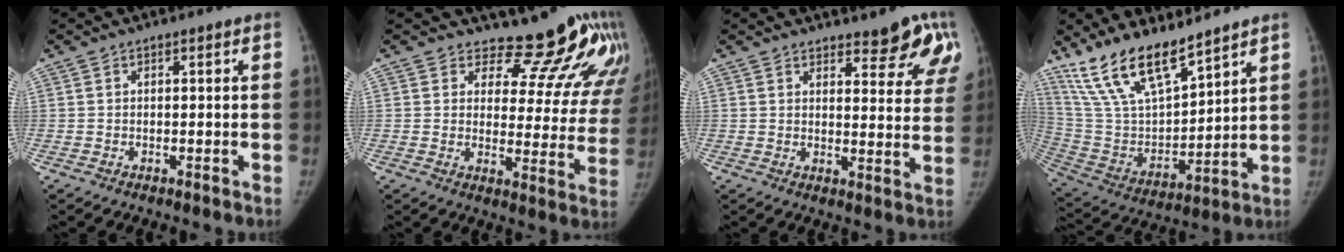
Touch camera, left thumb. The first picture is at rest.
{"total": 14.8, "force": [13.5, 4.5, 4.0], "torque": [0.000, -0.133, 0.151]}
{"total": 10.4, "force": [7.8, 3.6, 5.7], "torque": [-0.029, -0.048, 0.083]}
{"total": 16.9, "force": [12.9, 5.2, 9.5], "torque": [-0.153, -0.061, 0.260]}